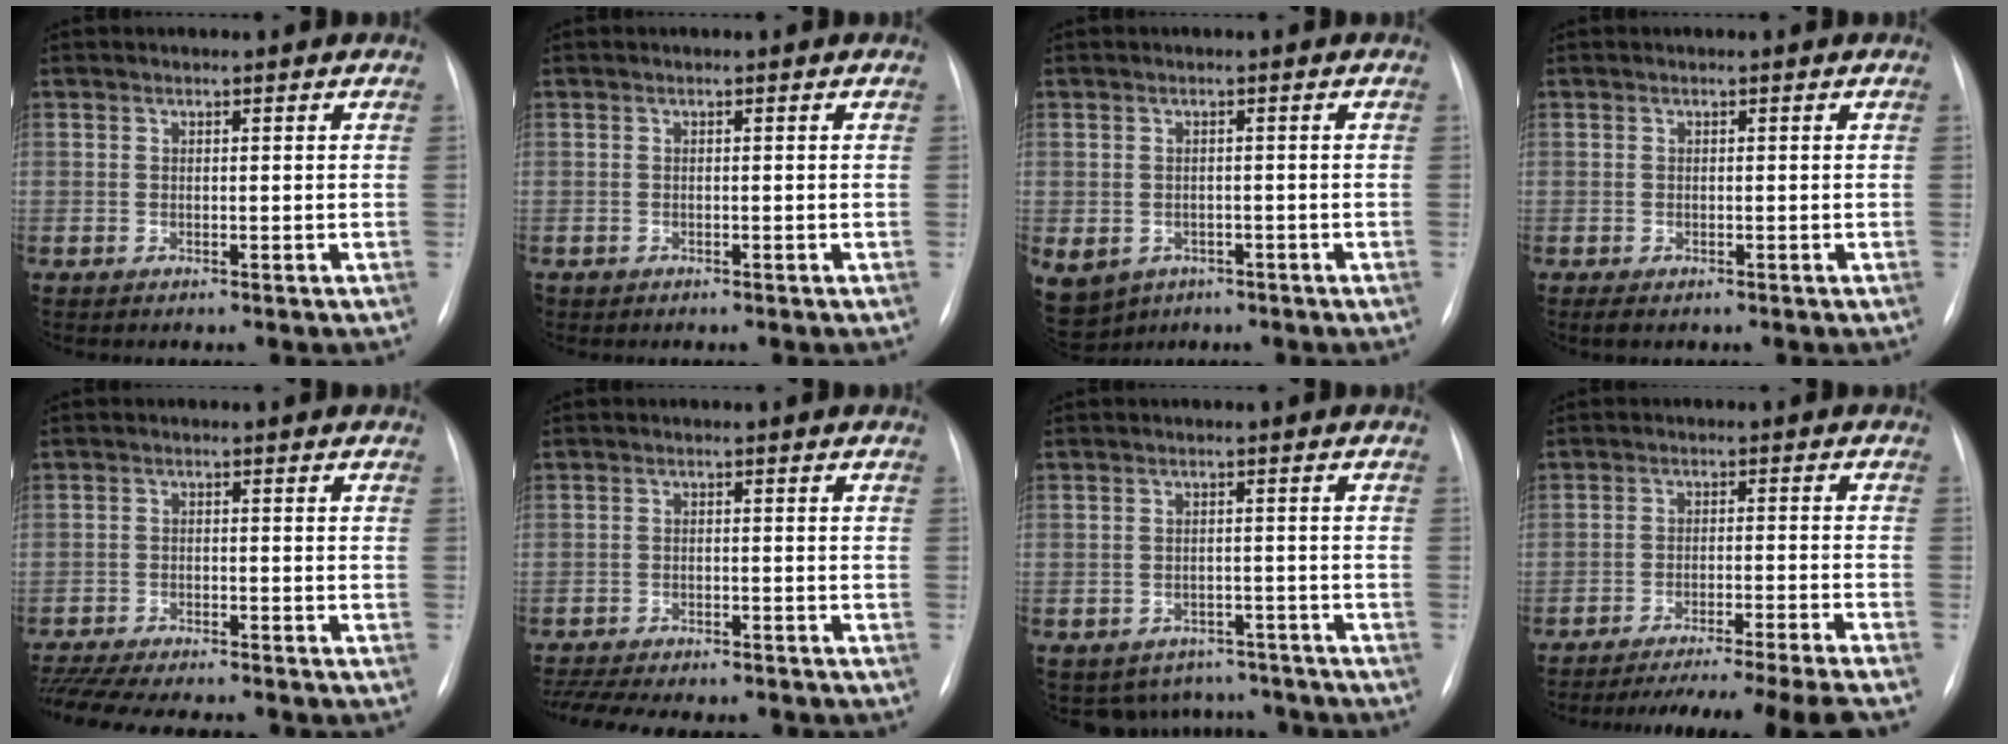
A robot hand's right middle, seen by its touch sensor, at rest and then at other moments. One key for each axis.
{"total": 0.0}
{"total": 12.8, "fx": -6.2, "fy": 10.3, "fz": 4.6, "tx": -0.145, "ty": -0.006, "tz": -0.075}
{"total": 1.5, "fx": -0.9, "fy": 0.7, "fz": 0.9, "tx": -0.013, "ty": -0.001, "tz": -0.008}
{"total": 14.2, "fx": -12.6, "fy": 2.5, "fz": 6.2, "tx": -0.118, "ty": -0.015, "tz": -0.182}
{"total": 13.7, "fx": -12.0, "fy": 3.4, "fz": 5.7, "tx": -0.113, "ty": -0.004, "tz": -0.162}
{"total": 8.1, "fx": -7.0, "fy": 4.0, "fz": 0.0, "tx": 0.008, "ty": 0.024, "tz": -0.083}
{"total": 17.0, "fx": -15.5, "fy": -2.4, "fz": 6.5, "tx": -0.082, "ty": -0.033, "tz": -0.223}